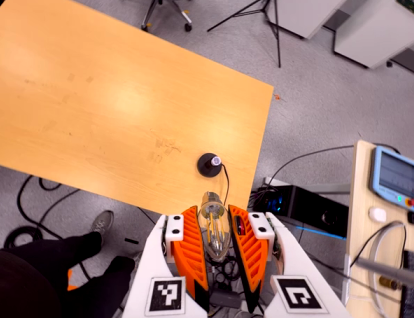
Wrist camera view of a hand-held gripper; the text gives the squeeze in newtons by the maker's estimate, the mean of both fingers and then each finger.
{"total": 12.7, "left": 13.5, "right": 12.0}